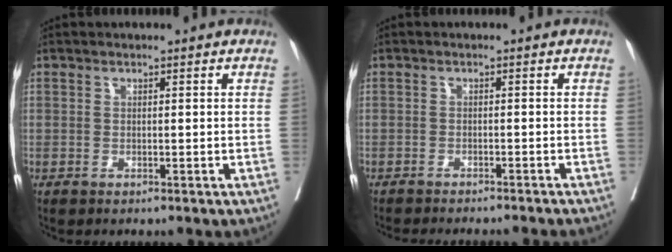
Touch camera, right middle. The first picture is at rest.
{"total": 10.1, "force": [-9.4, 0.5, 3.8], "torque": [-0.035, -0.020, -0.115]}